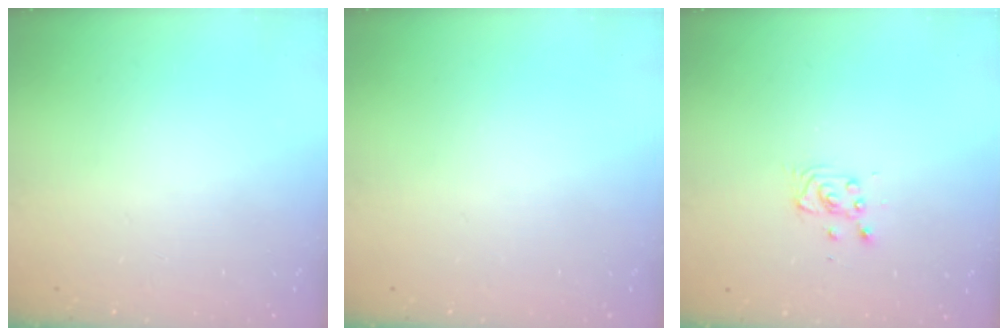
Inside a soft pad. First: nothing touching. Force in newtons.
{"total": 0.0}
{"total": 3.3, "press": 3.3, "slide": 0.4}